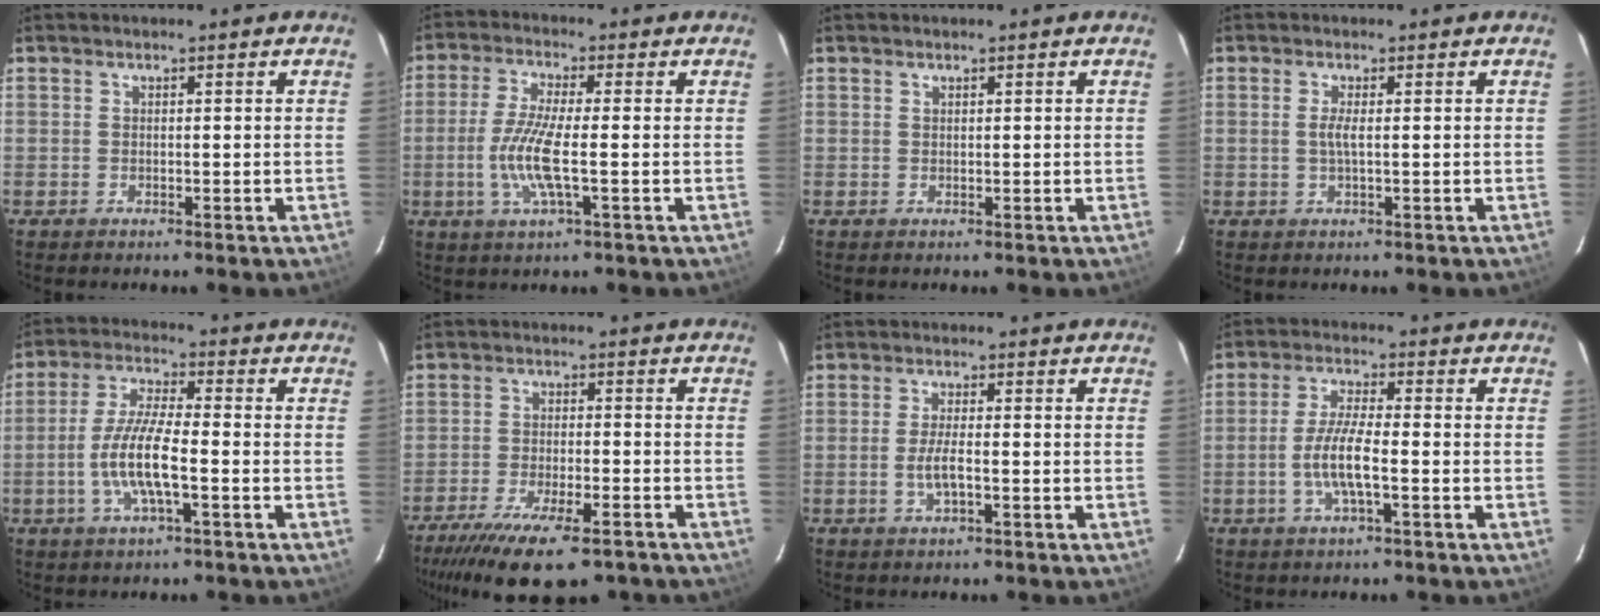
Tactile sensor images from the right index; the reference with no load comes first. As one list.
[{"total": 8.4, "force": [-1.7, 1.2, 8.2], "torque": [-0.173, -0.007, -0.037]}, {"total": 0.0}, {"total": 1.7, "force": [0.1, 0.0, 1.7], "torque": [-0.034, -0.001, -0.002]}, {"total": 9.5, "force": [-2.7, 1.7, 9.0], "torque": [-0.184, -0.002, -0.054]}, {"total": 15.8, "force": [-11.6, 4.5, 9.7], "torque": [-0.197, -0.044, -0.185]}, {"total": 3.7, "force": [-1.1, 0.8, 3.4], "torque": [-0.069, -0.004, -0.020]}, {"total": 7.0, "force": [-2.0, 1.2, 6.6], "torque": [-0.135, -0.002, -0.040]}]